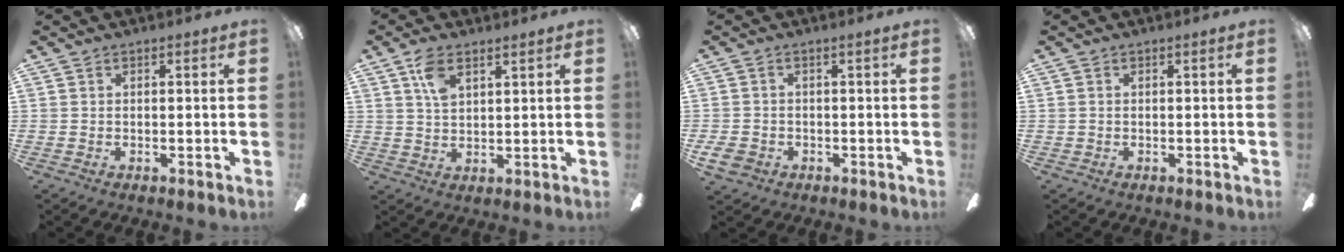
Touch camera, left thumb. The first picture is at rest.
{"total": 6.0, "force": [3.6, 2.7, 3.9], "torque": [-0.078, -0.001, 0.065]}
{"total": 3.7, "force": [-1.8, 2.4, 2.2], "torque": [-0.053, 0.005, -0.036]}
{"total": 0.0}